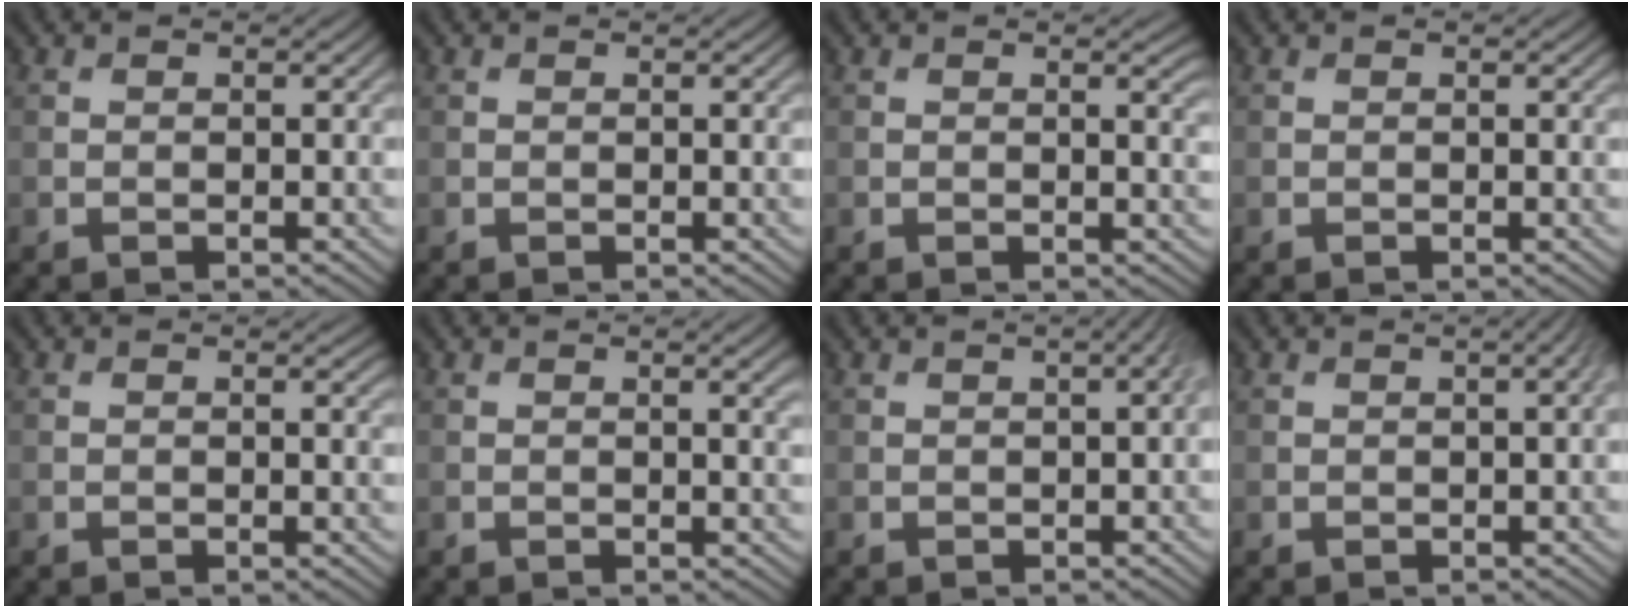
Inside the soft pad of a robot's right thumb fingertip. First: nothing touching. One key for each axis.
{"total": 0.0}
{"total": 1.4, "fx": 0.5, "fy": 0.2, "fz": 1.3, "tx": -0.016, "ty": -0.003, "tz": 0.007}
{"total": 0.0}
{"total": 0.5, "fx": 0.1, "fy": 0.1, "fz": 0.5, "tx": -0.005, "ty": -0.003, "tz": 0.000}
{"total": 1.7, "fx": 0.6, "fy": 0.3, "fz": 1.6, "tx": -0.018, "ty": 0.001, "tz": 0.009}
{"total": 2.1, "fx": 0.4, "fy": 0.5, "fz": 2.0, "tx": -0.023, "ty": 0.009, "tz": 0.003}
{"total": 1.8, "fx": 0.4, "fy": 0.4, "fz": 1.7, "tx": -0.020, "ty": 0.009, "tz": 0.001}